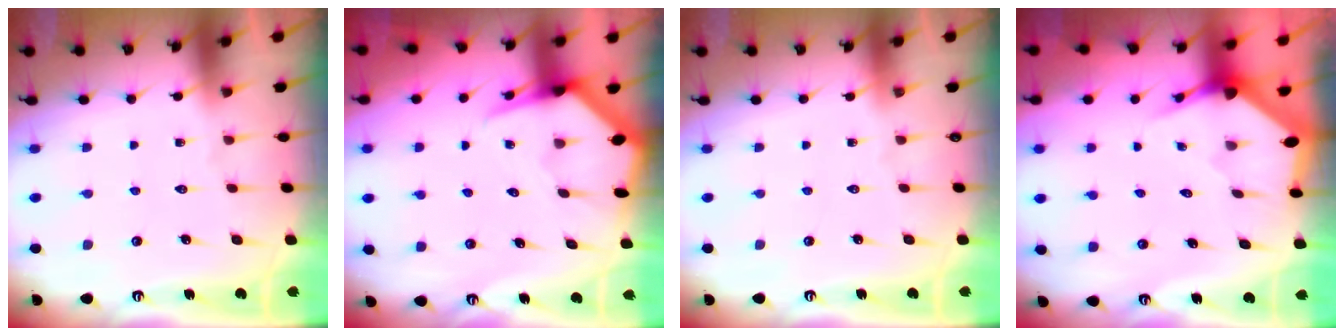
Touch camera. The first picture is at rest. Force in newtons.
{"total": 5.1, "press": 5.1, "slide": 0.6}
{"total": 0.0}
{"total": 2.9, "press": 2.9, "slide": 0.2}